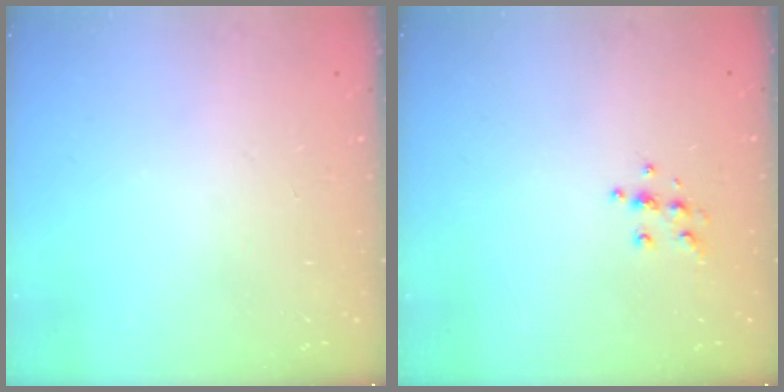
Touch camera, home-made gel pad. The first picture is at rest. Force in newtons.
{"total": 6.2, "press": 6.2, "slide": 0.6}